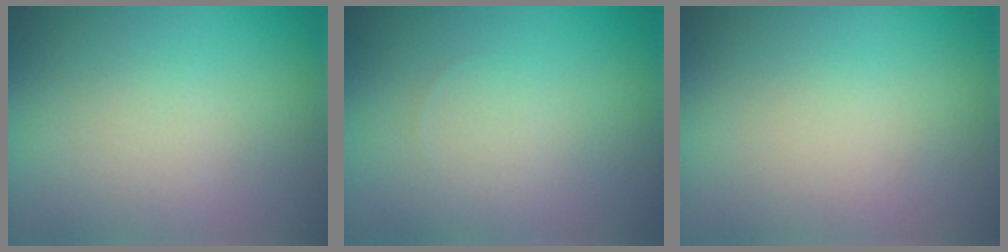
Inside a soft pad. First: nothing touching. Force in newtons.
{"total": 0.0}
{"total": 0.0}